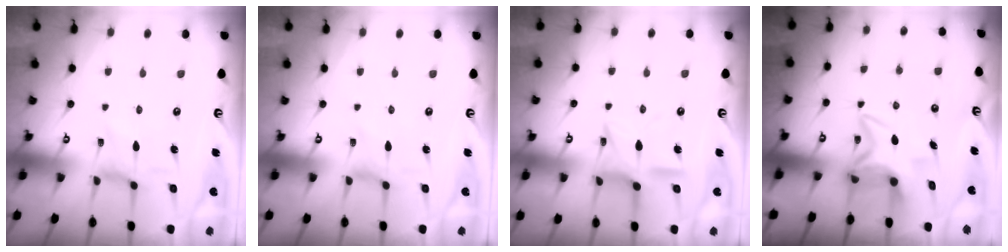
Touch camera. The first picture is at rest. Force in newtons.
{"total": 0.0}
{"total": 11.2, "press": 11.1, "slide": 1.0}
{"total": 7.4, "press": 7.4, "slide": 0.4}